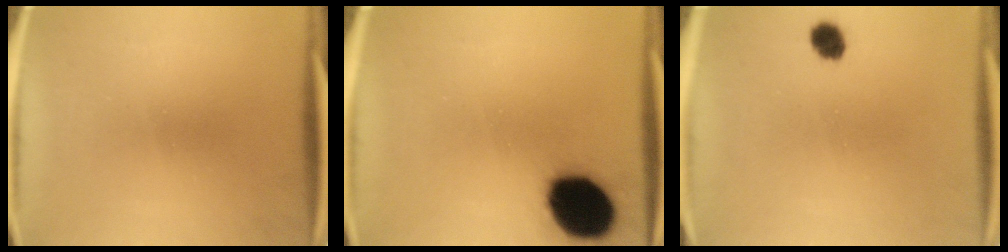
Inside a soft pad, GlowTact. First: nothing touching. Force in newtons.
{"total": 18.1}
{"total": 3.4}